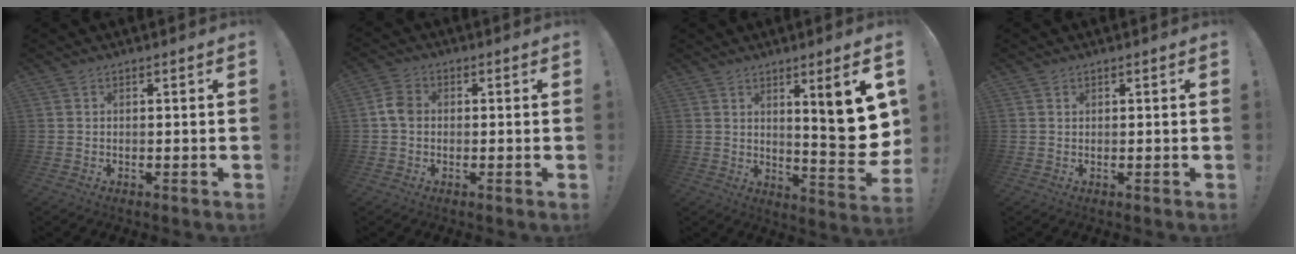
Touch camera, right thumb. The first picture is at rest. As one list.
[{"total": 5.4, "force": [-0.2, 4.1, 3.5], "torque": [-0.065, 0.013, -0.001]}, {"total": 13.7, "force": [4.2, 2.4, 12.8], "torque": [-0.158, -0.039, 0.061]}, {"total": 0.6, "force": [0.4, 0.4, 0.1], "torque": [0.000, 0.000, 0.008]}]